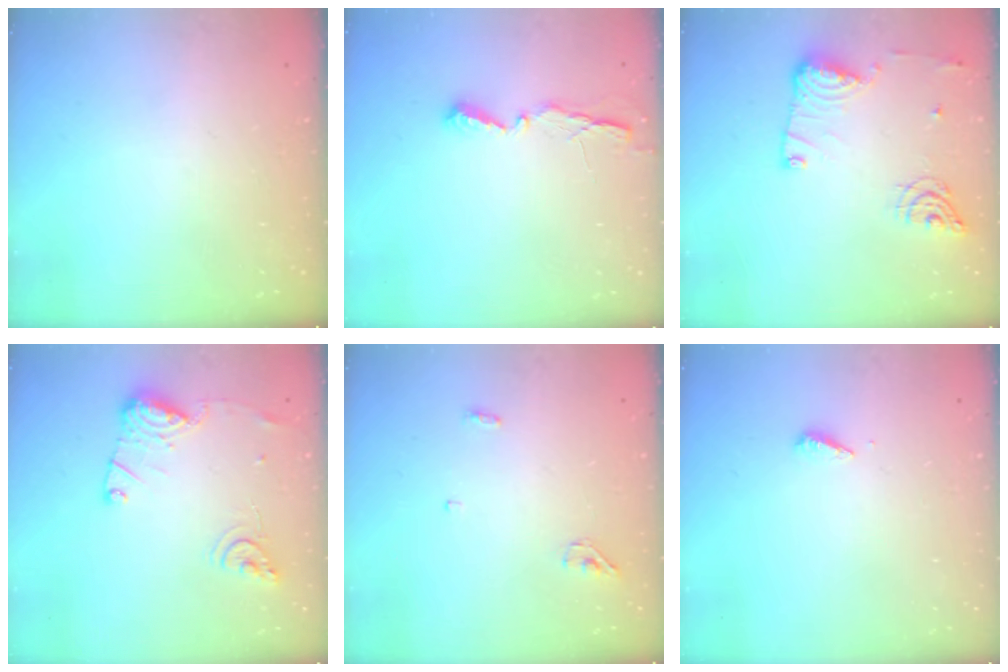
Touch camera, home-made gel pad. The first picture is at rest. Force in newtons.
{"total": 4.5, "press": 4.5, "slide": 0.4}
{"total": 13.4, "press": 13.4, "slide": 0.6}
{"total": 12.9, "press": 12.8, "slide": 1.5}
{"total": 3.4, "press": 3.3, "slide": 1.0}
{"total": 2.8, "press": 2.8, "slide": 0.2}